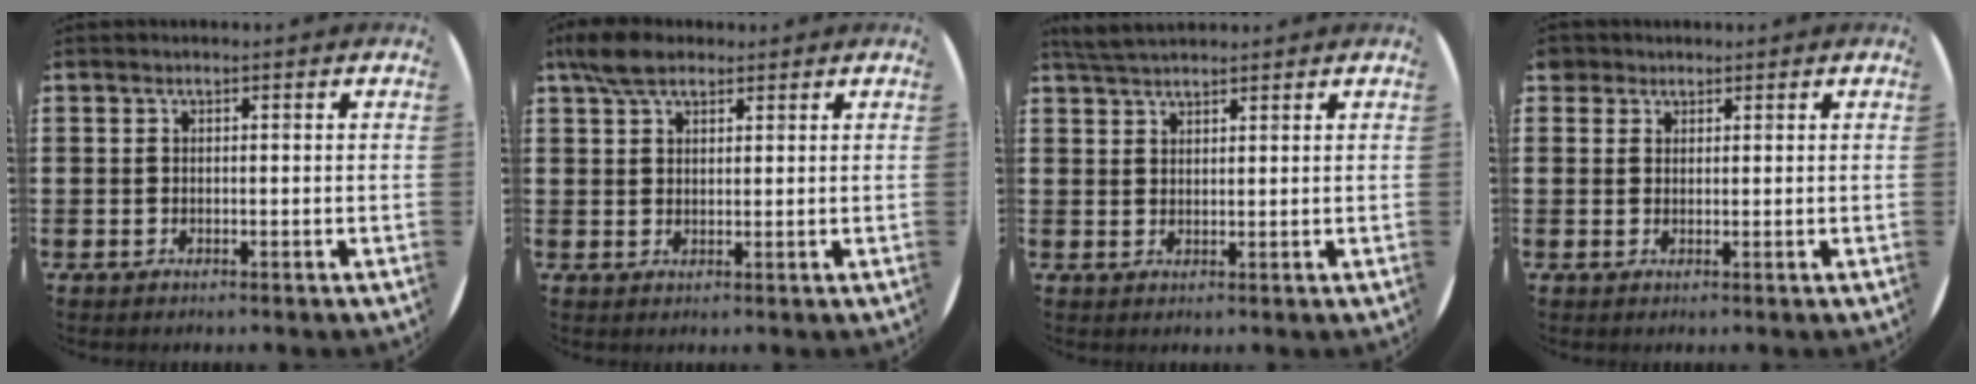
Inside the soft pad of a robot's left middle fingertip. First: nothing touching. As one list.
[{"total": 4.6, "force": [3.5, 2.1, 2.3], "torque": [-0.044, 0.003, 0.064]}, {"total": 3.1, "force": [2.9, 0.6, 0.9], "torque": [-0.024, 0.000, 0.056]}, {"total": 1.6, "force": [1.3, 0.9, 0.1], "torque": [0.003, 0.001, 0.025]}]